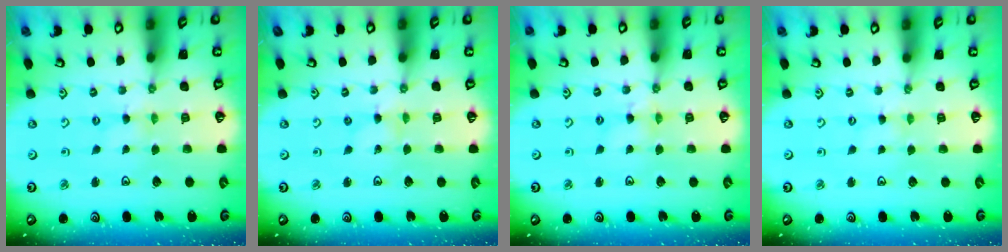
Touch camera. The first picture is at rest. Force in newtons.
{"total": 0.0}
{"total": 2.9, "press": 2.9, "slide": 0.3}
{"total": 0.0}